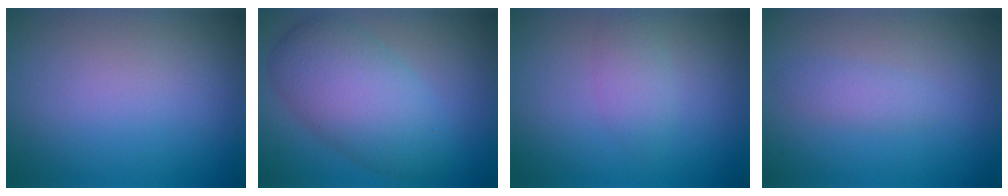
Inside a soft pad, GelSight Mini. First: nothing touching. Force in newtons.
{"total": 7.2, "press": 7.2, "slide": 0.1}
{"total": 1.8, "press": 1.8, "slide": 0.1}
{"total": 1.4, "press": 1.4, "slide": 0.0}